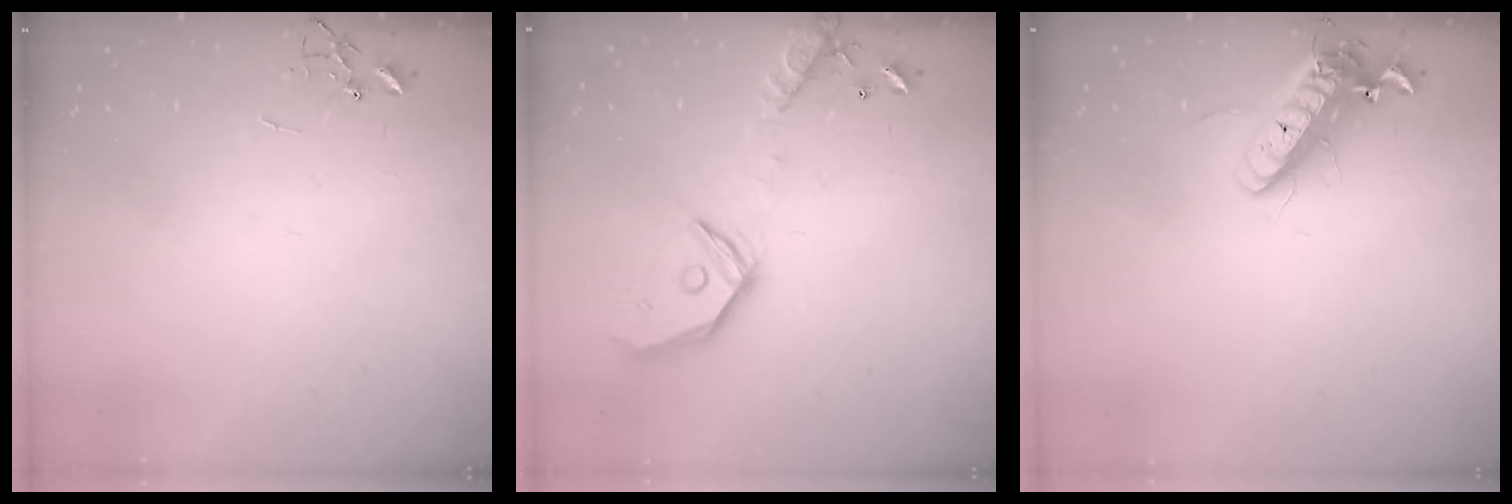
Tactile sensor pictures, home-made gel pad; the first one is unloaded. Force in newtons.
{"total": 17.6, "press": 17.4, "slide": 2.7}
{"total": 14.8, "press": 14.5, "slide": 2.9}